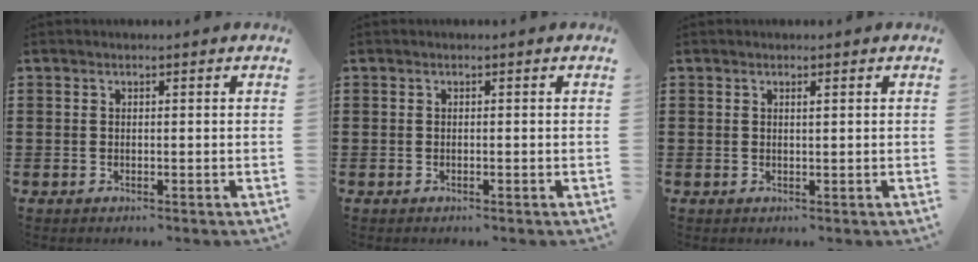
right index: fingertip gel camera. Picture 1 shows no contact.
{"total": 0.0}
{"total": 0.5, "force": [0.3, 0.0, 0.4], "torque": [-0.008, 0.000, 0.005]}